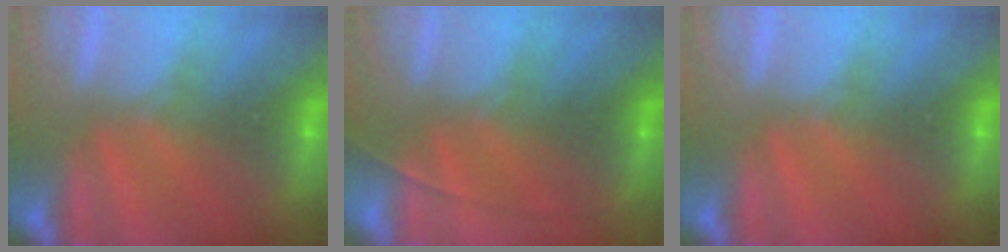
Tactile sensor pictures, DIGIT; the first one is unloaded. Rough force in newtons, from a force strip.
{"total": 1.5}
{"total": 0.0}